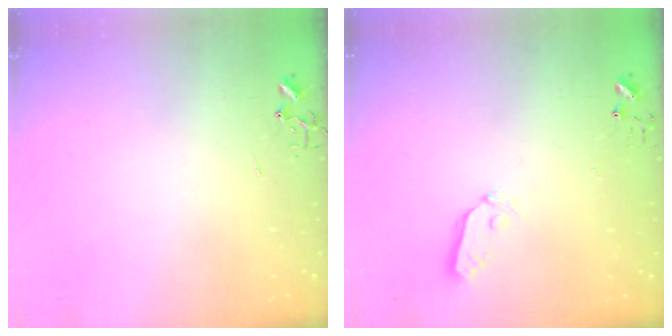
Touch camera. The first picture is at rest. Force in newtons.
{"total": 5.0, "press": 4.9, "slide": 0.6}